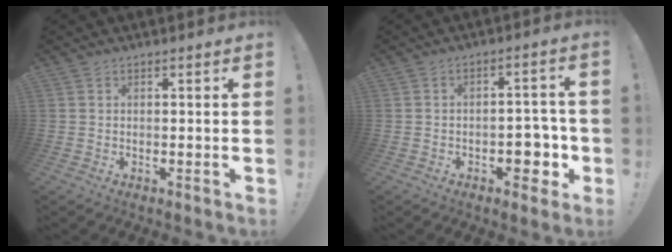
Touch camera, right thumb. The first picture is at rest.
{"total": 8.0, "force": [-2.8, 5.3, 5.2], "torque": [-0.039, 0.007, -0.044]}